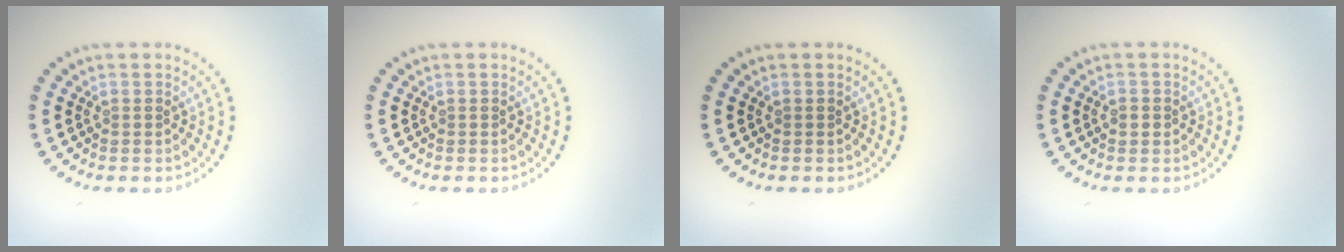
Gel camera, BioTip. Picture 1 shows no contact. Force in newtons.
{"total": 0.0}
{"total": 0.0}
{"total": 1.0, "press": 0.9, "slide": 0.4}